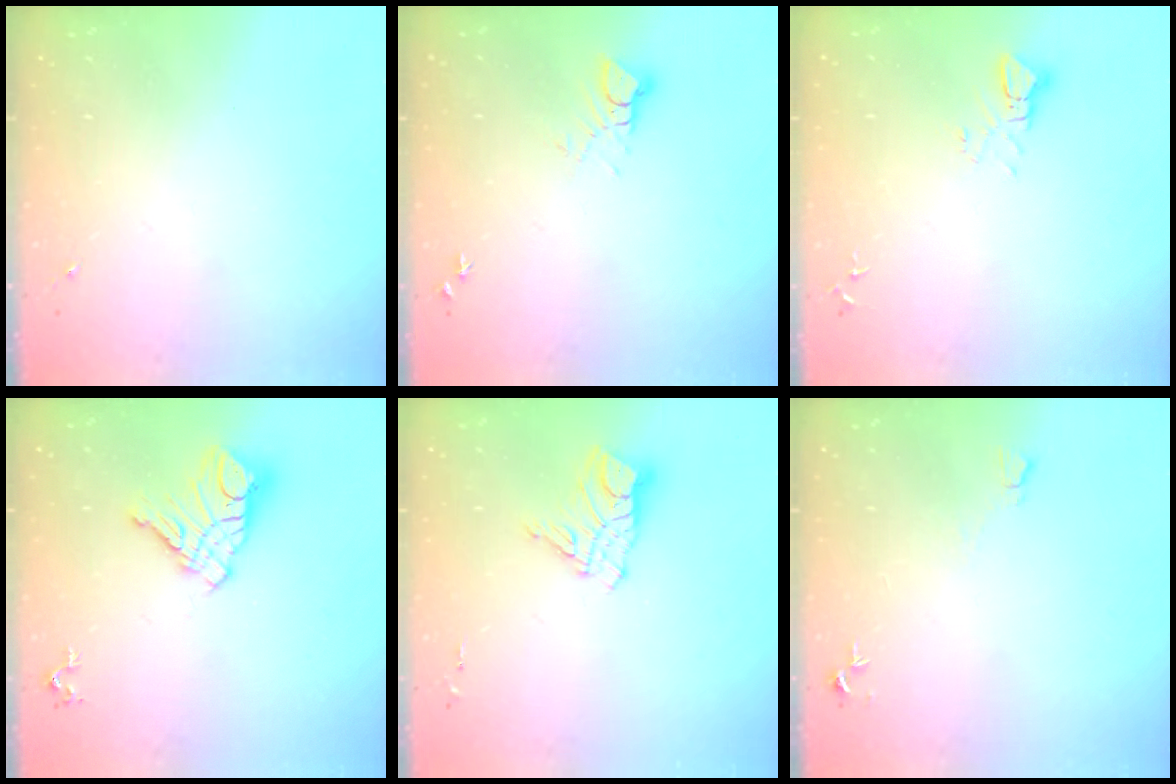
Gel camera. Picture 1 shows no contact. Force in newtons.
{"total": 4.1, "press": 4.1, "slide": 0.2}
{"total": 3.3, "press": 3.3, "slide": 0.2}
{"total": 12.8, "press": 12.7, "slide": 1.4}
{"total": 11.0, "press": 10.9, "slide": 1.0}
{"total": 4.9, "press": 4.9, "slide": 0.6}